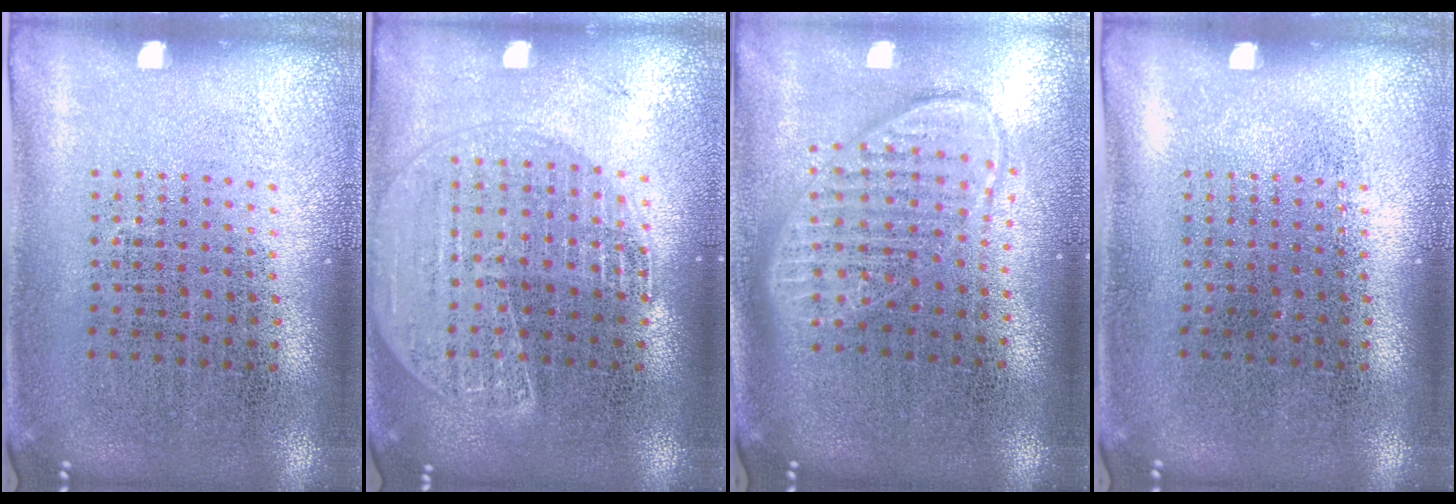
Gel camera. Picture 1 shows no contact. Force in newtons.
{"total": 1.7, "press": 1.6, "slide": 0.6}
{"total": 1.9, "press": 1.5, "slide": 1.1}
{"total": 0.0}